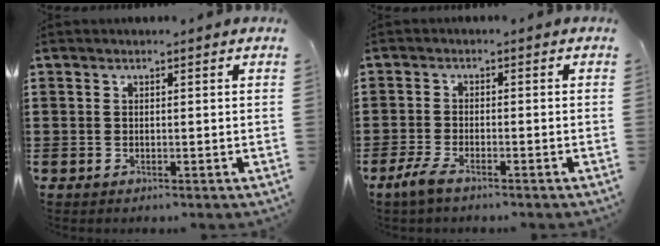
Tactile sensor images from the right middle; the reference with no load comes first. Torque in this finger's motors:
{"motor_torque": [0.99, -0.27, 0.22, 0.05]}